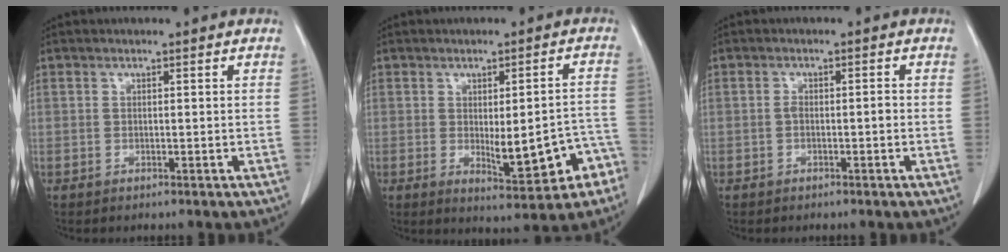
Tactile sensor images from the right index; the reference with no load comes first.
{"total": 10.4, "force": [-3.5, 3.0, 9.4], "torque": [-0.111, 0.012, -0.034]}
{"total": 1.6, "force": [-0.5, 0.5, 1.5], "torque": [-0.026, 0.002, -0.007]}